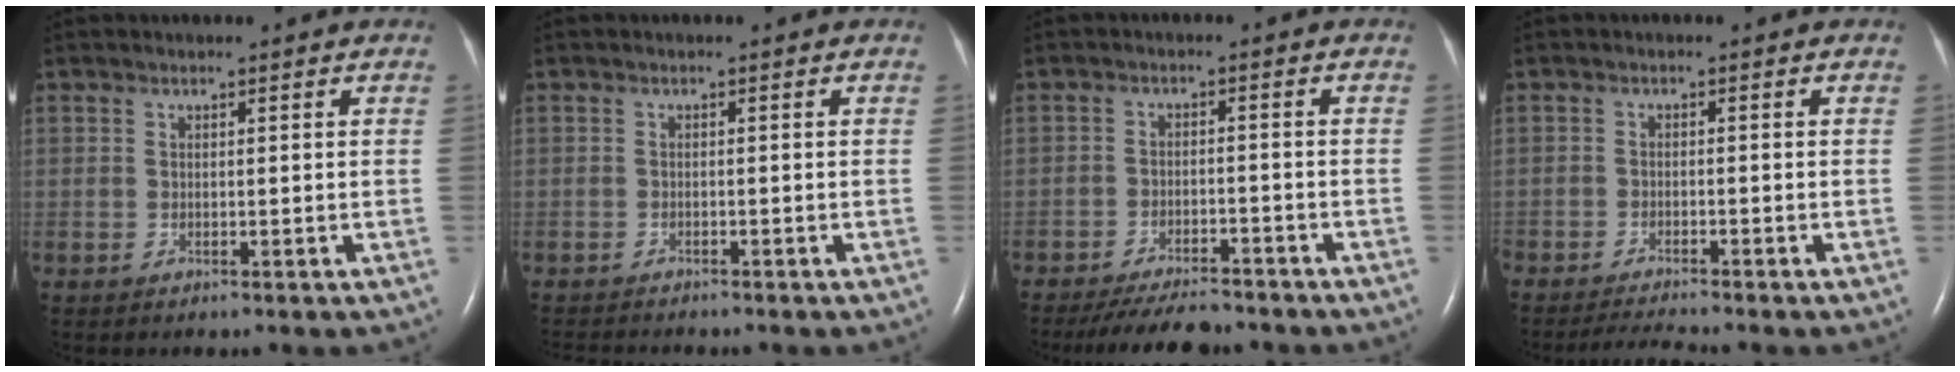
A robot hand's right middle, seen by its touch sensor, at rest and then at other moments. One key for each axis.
{"total": 3.5, "fx": -3.3, "fy": 0.3, "fz": 1.1, "tx": -0.013, "ty": -0.011, "tz": -0.050}
{"total": 8.7, "fx": -7.9, "fy": 1.9, "fz": 3.1, "tx": -0.047, "ty": -0.011, "tz": -0.121}
{"total": 3.5, "fx": -3.2, "fy": -0.7, "fz": 1.0, "tx": -0.025, "ty": -0.017, "tz": -0.057}